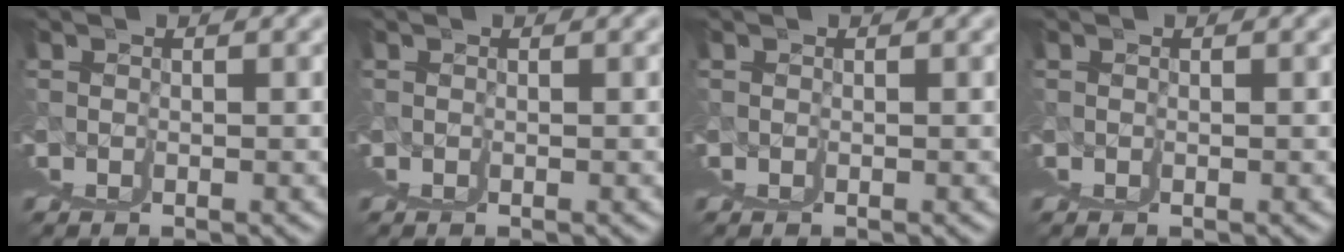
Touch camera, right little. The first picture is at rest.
{"total": 0.0}
{"total": 0.0}
{"total": 0.0}